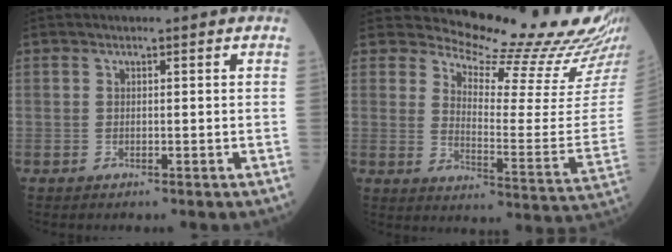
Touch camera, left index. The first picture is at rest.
{"total": 19.6, "force": [18.8, 0.9, 5.7], "torque": [-0.089, -0.122, 0.225]}